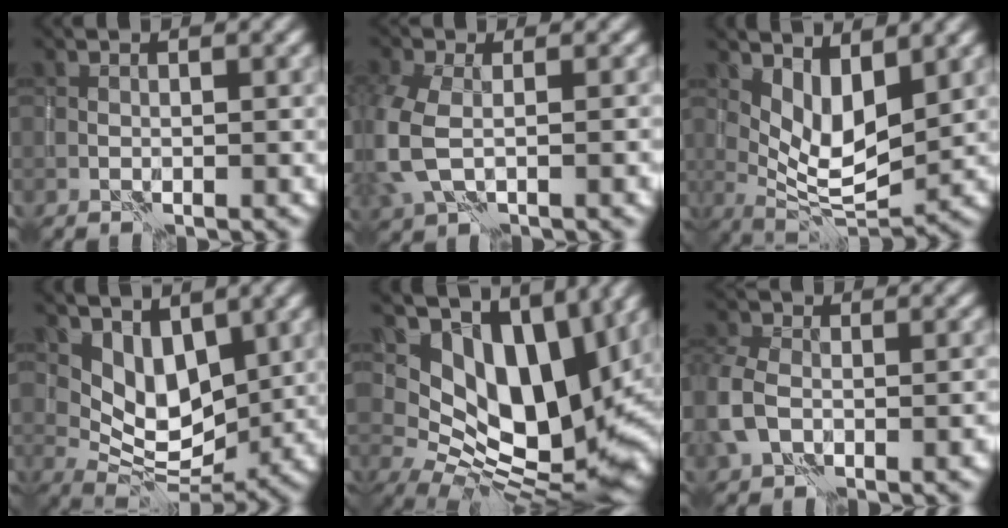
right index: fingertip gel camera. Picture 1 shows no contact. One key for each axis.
{"total": 6.5, "fx": -1.0, "fy": 3.8, "fz": 5.2, "tx": -0.144, "ty": -0.006, "tz": -0.021}
{"total": 5.1, "fx": 2.4, "fy": 2.0, "fz": 4.1, "tx": -0.071, "ty": -0.013, "tz": 0.048}
{"total": 4.8, "fx": 2.5, "fy": 2.6, "fz": 3.2, "tx": -0.057, "ty": -0.015, "tz": 0.041}
{"total": 13.6, "fx": 4.0, "fy": 7.6, "fz": 10.6, "tx": -0.172, "ty": -0.010, "tz": 0.077}
{"total": 5.6, "fx": -2.0, "fy": 3.5, "fz": 3.9, "tx": -0.085, "ty": 0.003, "tz": -0.051}